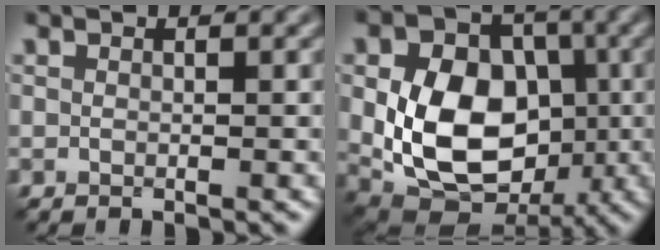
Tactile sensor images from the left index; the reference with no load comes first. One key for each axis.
{"total": 13.3, "fx": -0.7, "fy": 10.0, "fz": 8.7, "tx": -0.137, "ty": -0.006, "tz": -0.011}